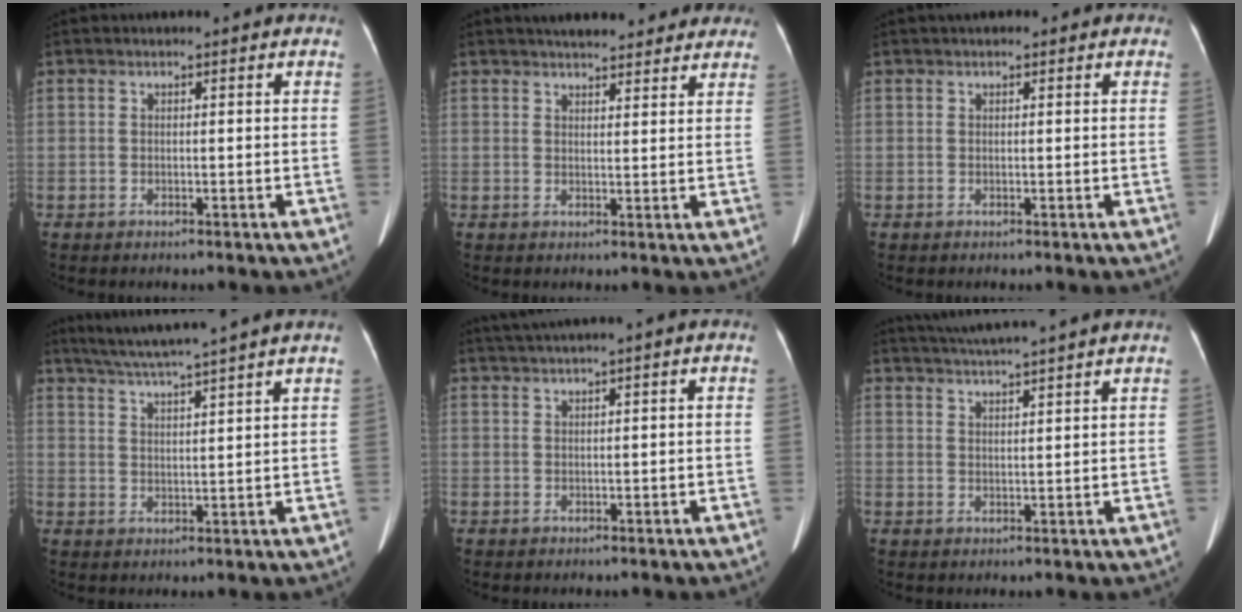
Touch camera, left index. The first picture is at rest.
{"total": 11.6, "force": [10.1, 3.2, 4.7], "torque": [-0.043, 0.021, 0.116]}
{"total": 1.8, "force": [1.1, 1.0, 1.1], "torque": [-0.016, 0.016, 0.010]}
{"total": 10.0, "force": [8.5, -1.9, 4.9], "torque": [-0.085, 0.016, 0.130]}
{"total": 2.3, "force": [1.4, -0.1, 1.8], "torque": [-0.042, 0.021, 0.035]}
{"total": 8.3, "force": [7.5, -1.4, 3.5], "torque": [-0.059, 0.021, 0.112]}